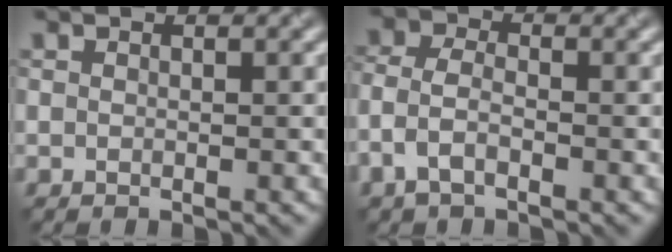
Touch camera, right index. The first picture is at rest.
{"total": 2.9, "force": [-1.5, 1.5, 2.0], "torque": [-0.048, 0.007, -0.042]}